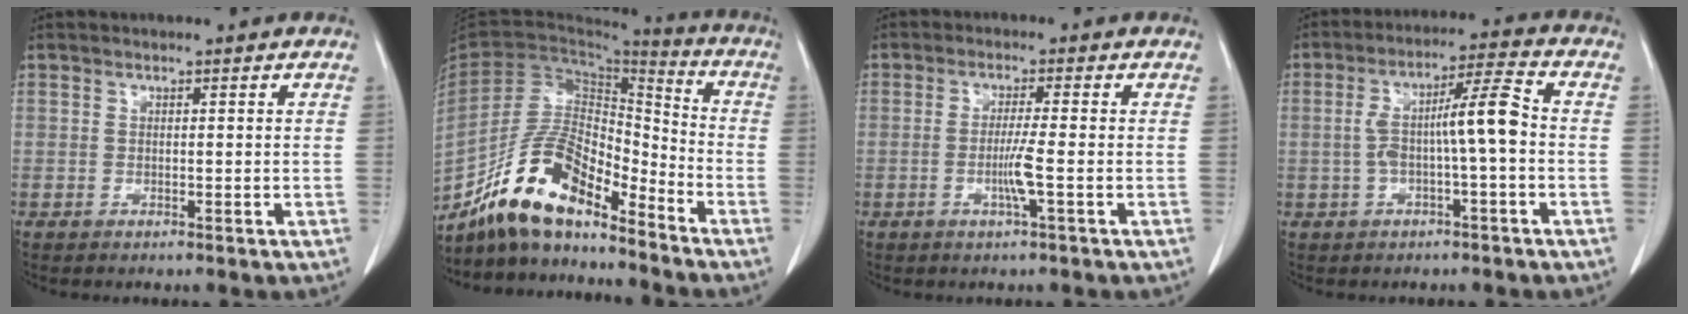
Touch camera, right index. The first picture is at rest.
{"total": 14.3, "force": [-11.4, 4.2, 7.5], "torque": [-0.140, 0.022, -0.208]}
{"total": 3.9, "force": [-1.1, -0.6, 3.8], "torque": [-0.073, -0.007, -0.022]}
{"total": 8.3, "force": [-0.7, 0.6, 8.3], "torque": [-0.150, 0.030, -0.013]}